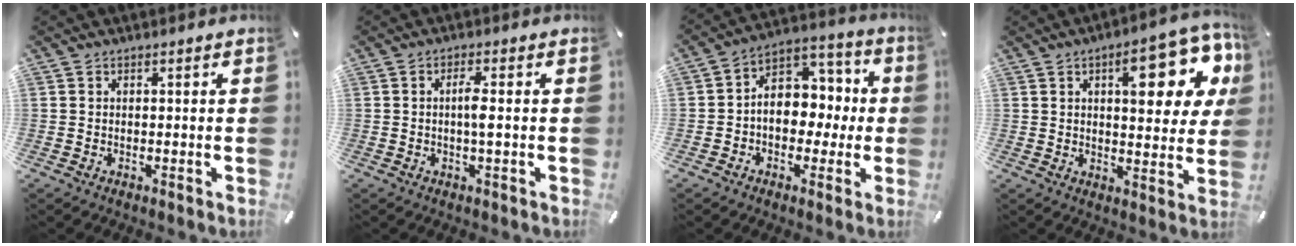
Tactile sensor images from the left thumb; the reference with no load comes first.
{"total": 3.5, "force": [-0.1, 0.5, 3.4], "torque": [-0.065, -0.002, -0.005]}
{"total": 9.8, "force": [-0.9, 8.4, 5.0], "torque": [-0.079, 0.004, -0.013]}
{"total": 18.5, "force": [7.4, 7.4, 15.2], "torque": [-0.194, -0.027, 0.110]}